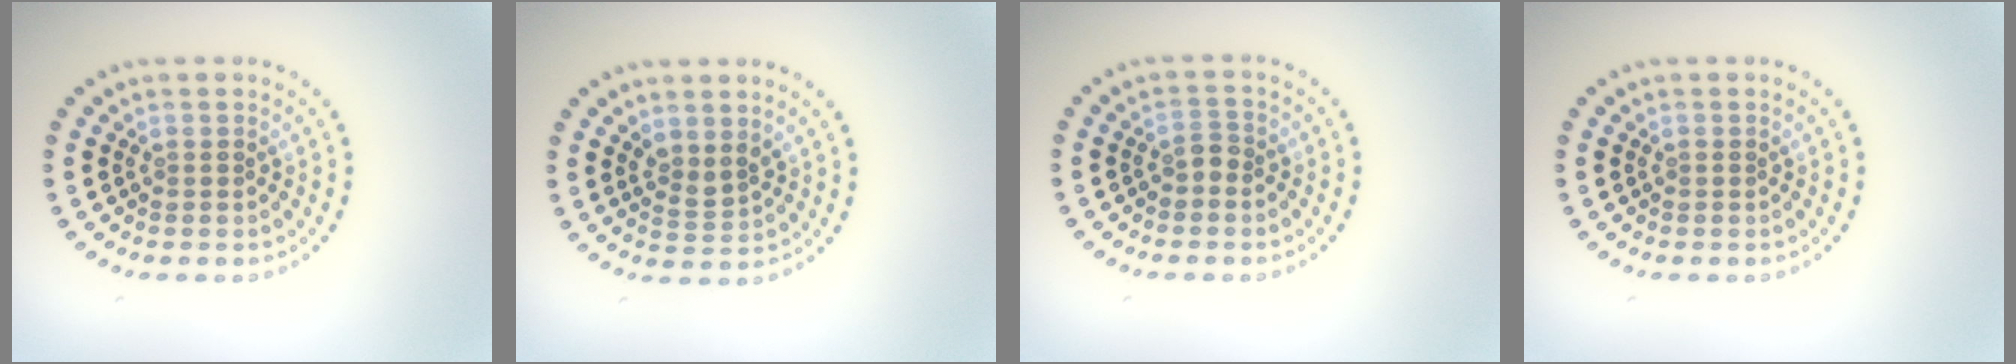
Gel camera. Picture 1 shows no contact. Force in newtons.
{"total": 1.7, "press": 1.3, "slide": 1.0}
{"total": 1.0, "press": 0.8, "slide": 0.5}
{"total": 0.0}